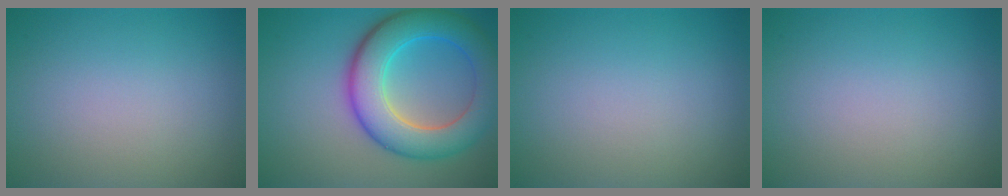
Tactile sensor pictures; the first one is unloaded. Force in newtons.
{"total": 8.5, "press": 8.5, "slide": 0.5}
{"total": 0.0}
{"total": 0.0}